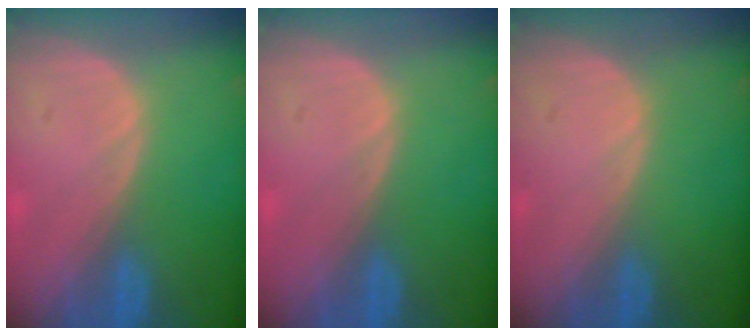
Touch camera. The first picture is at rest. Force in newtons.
{"total": 0.0}
{"total": 0.0}